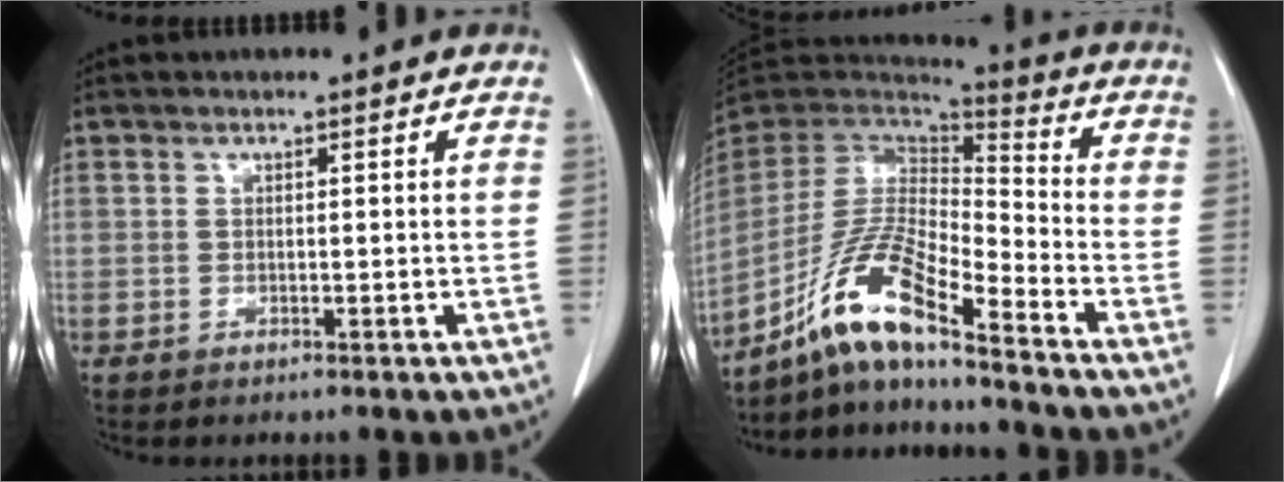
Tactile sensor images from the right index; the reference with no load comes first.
{"total": 13.7, "force": [-9.5, 1.4, 9.8], "torque": [-0.198, 0.001, -0.180]}